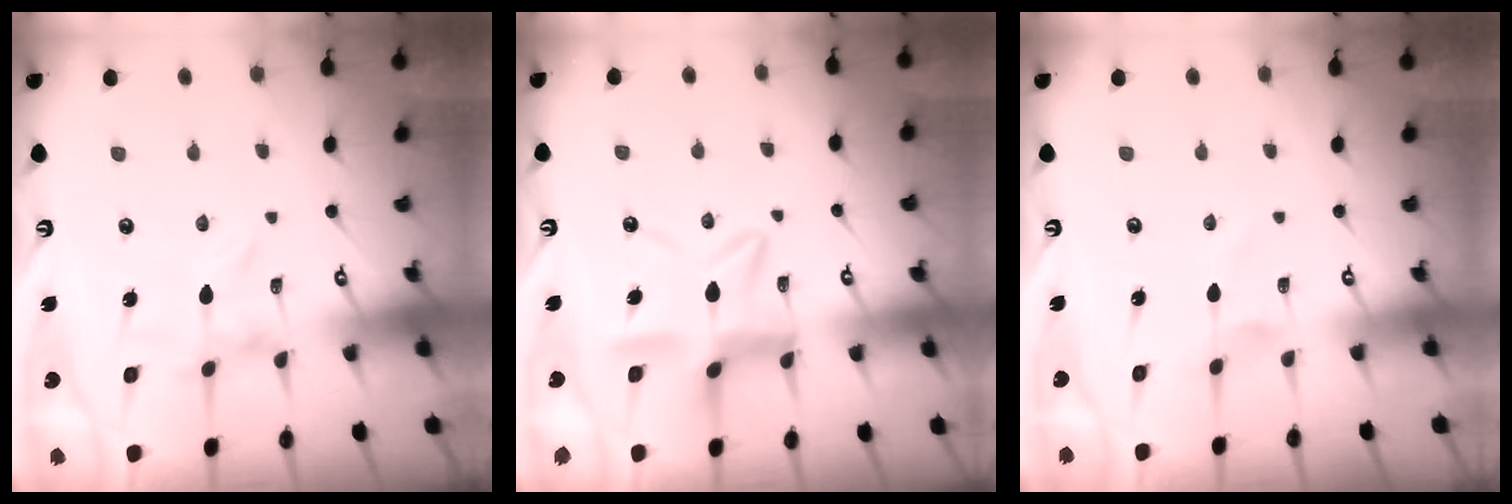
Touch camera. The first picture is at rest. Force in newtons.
{"total": 12.2, "press": 12.2, "slide": 1.2}
{"total": 0.0}